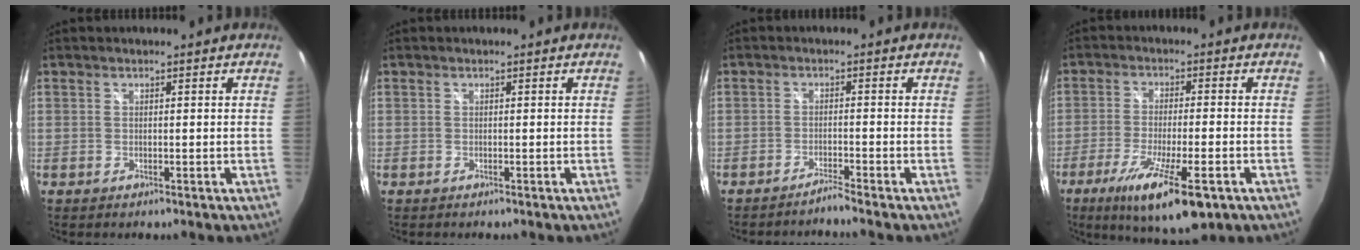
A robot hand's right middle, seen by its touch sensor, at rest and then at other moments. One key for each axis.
{"total": 0.0}
{"total": 2.1, "fx": -2.0, "fy": -0.8, "fz": 0.1, "tx": -0.016, "ty": 0.001, "tz": -0.038}
{"total": 14.6, "fx": -8.2, "fy": 3.3, "fz": 11.6, "tx": -0.221, "ty": -0.050, "tz": -0.136}